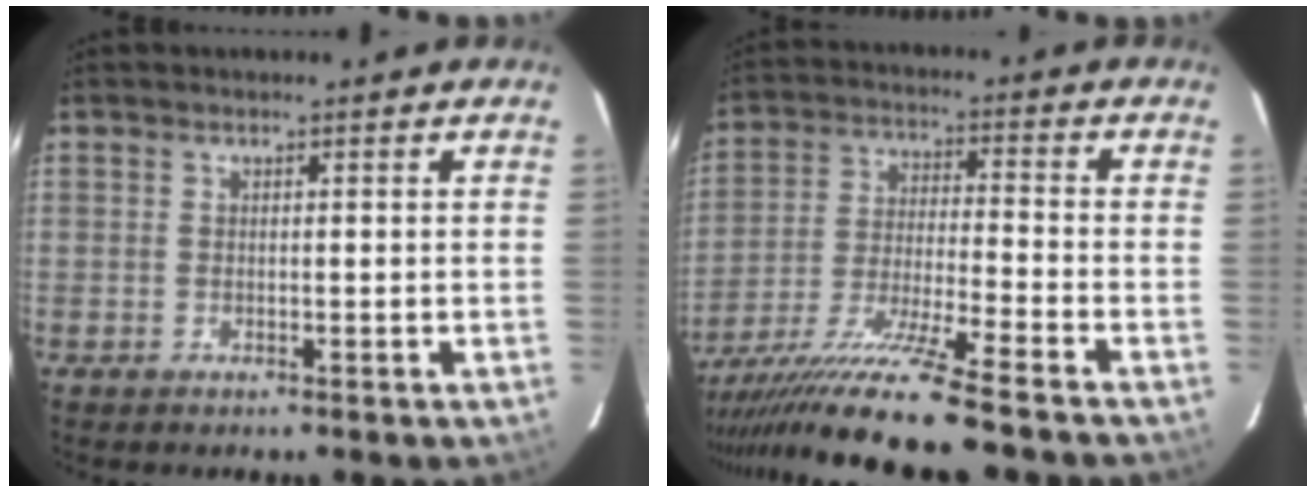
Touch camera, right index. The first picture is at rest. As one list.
[{"total": 14.5, "force": [-12.0, -1.9, 7.8], "torque": [-0.146, -0.028, -0.212]}]